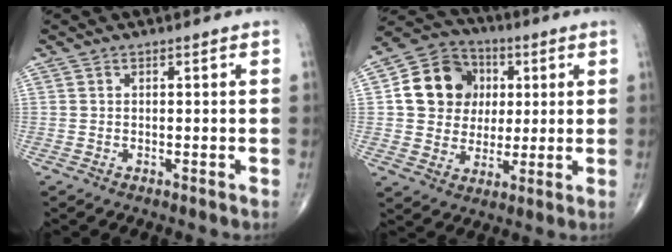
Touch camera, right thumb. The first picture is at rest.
{"total": 13.8, "force": [2.6, 12.0, 6.3], "torque": [-0.075, 0.009, 0.042]}